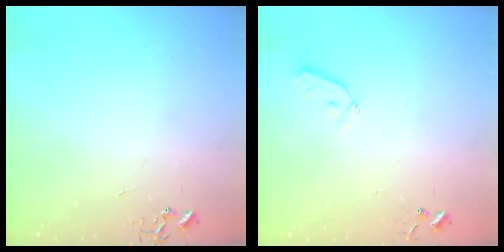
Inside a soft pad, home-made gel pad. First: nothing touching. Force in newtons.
{"total": 3.8, "press": 3.7, "slide": 0.7}